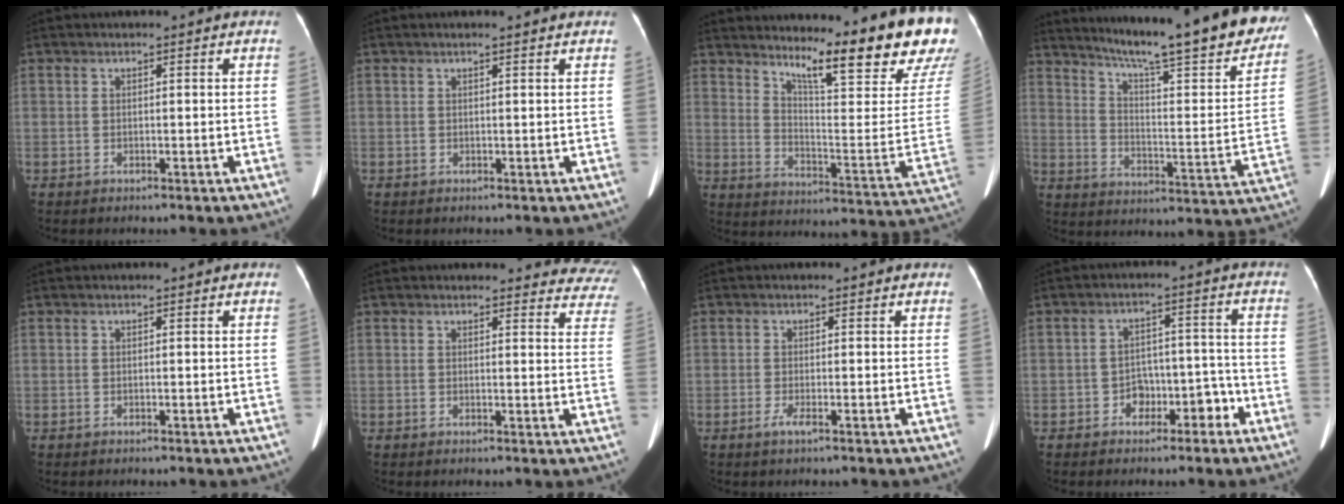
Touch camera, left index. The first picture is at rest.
{"total": 1.1, "force": [0.9, 0.3, 0.5], "torque": [-0.010, 0.023, 0.015]}
{"total": 21.9, "force": [18.0, 0.9, 12.4], "torque": [-0.179, -0.099, 0.231]}
{"total": 27.5, "force": [23.3, 2.3, 14.4], "torque": [-0.214, -0.075, 0.300]}
{"total": 0.0}
{"total": 13.9, "force": [13.3, 3.6, 1.4], "torque": [0.040, -0.056, 0.102]}
{"total": 1.3, "force": [-0.6, 0.1, 1.2], "torque": [-0.023, -0.002, -0.012]}
{"total": 5.0, "force": [-2.8, 3.2, 2.5], "torque": [-0.026, 0.033, -0.040]}